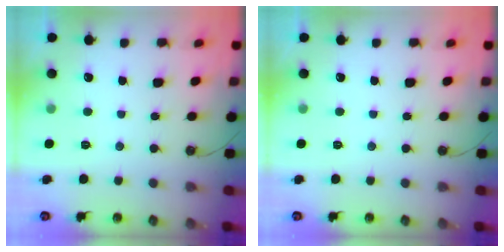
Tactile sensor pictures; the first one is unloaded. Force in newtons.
{"total": 0.0}